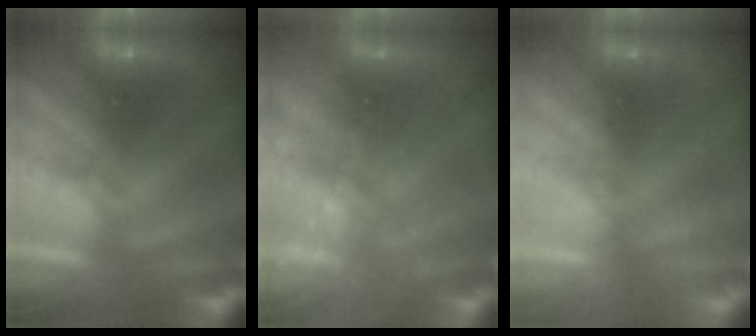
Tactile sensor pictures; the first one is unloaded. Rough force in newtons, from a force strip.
{"total": 2.1}
{"total": 2.2}